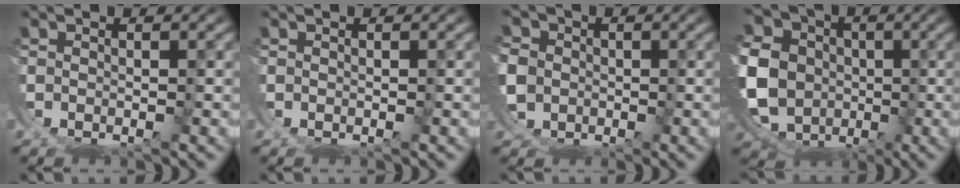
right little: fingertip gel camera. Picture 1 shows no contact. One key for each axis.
{"total": 0.0}
{"total": 6.4, "fx": -0.7, "fy": 5.7, "fz": 2.8, "tx": -0.076, "ty": -0.028, "tz": -0.006}
{"total": 20.0, "fx": -0.6, "fy": 17.7, "fz": 9.3, "tx": -0.232, "ty": -0.069, "tz": -0.005}